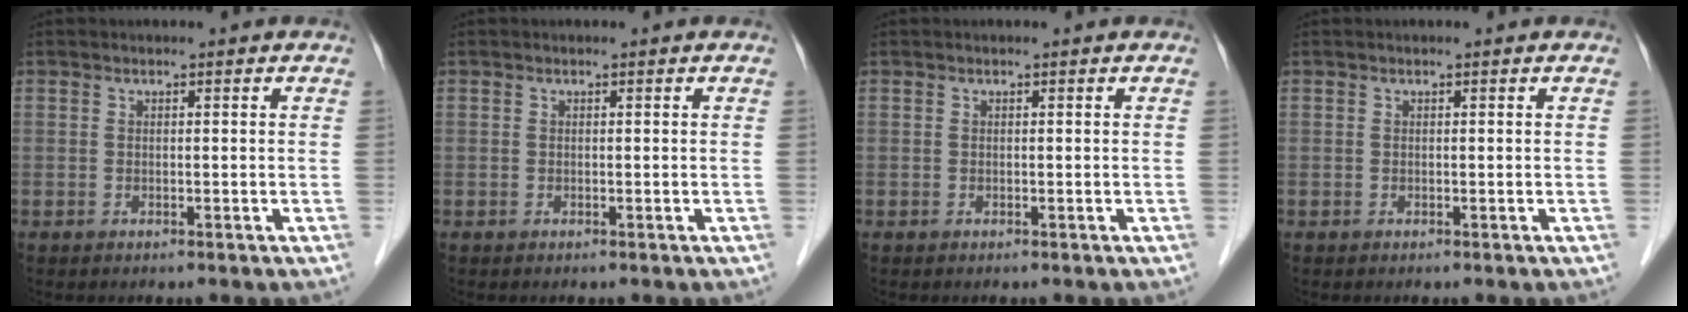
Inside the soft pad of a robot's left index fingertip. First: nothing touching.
{"total": 0.0}
{"total": 0.0}
{"total": 0.0}